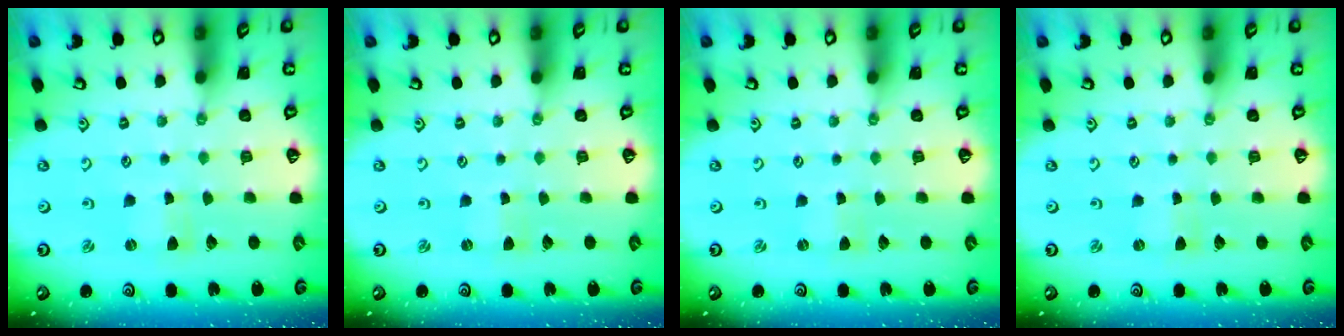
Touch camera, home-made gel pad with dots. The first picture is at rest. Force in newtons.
{"total": 0.0}
{"total": 0.0}
{"total": 0.0}